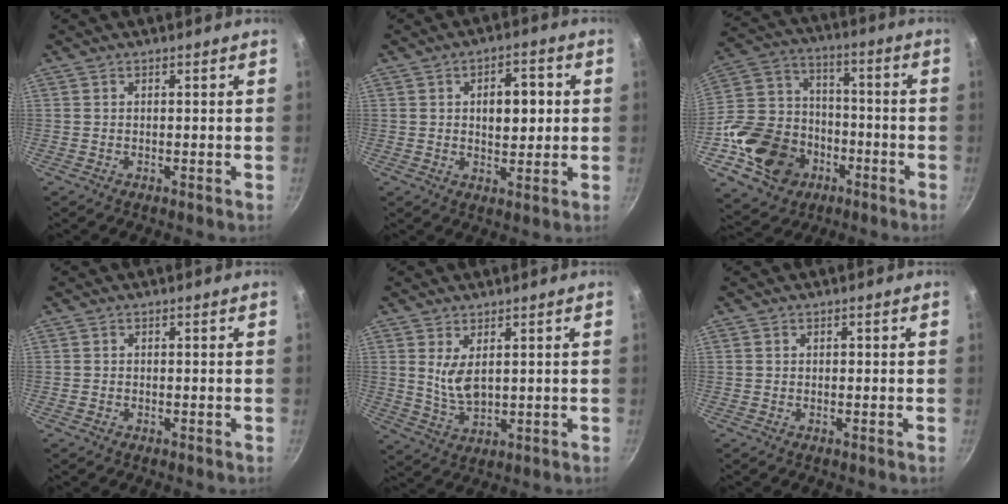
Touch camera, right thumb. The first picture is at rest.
{"total": 7.9, "force": [1.1, 4.5, 6.4], "torque": [-0.063, 0.004, 0.015]}
{"total": 21.5, "force": [-8.2, 17.0, 10.3], "torque": [-0.171, 0.058, -0.128]}
{"total": 0.5, "force": [-0.3, 0.4, 0.0], "torque": [-0.003, 0.003, -0.006]}
{"total": 5.9, "force": [1.8, 2.9, 4.8], "torque": [-0.084, -0.027, 0.044]}
{"total": 0.0}